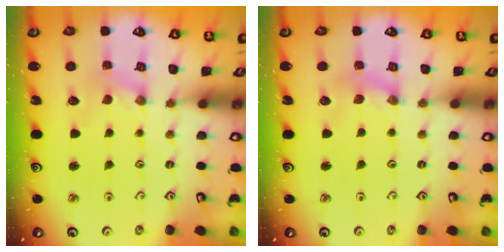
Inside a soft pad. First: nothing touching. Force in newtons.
{"total": 1.2, "press": 1.1, "slide": 0.3}